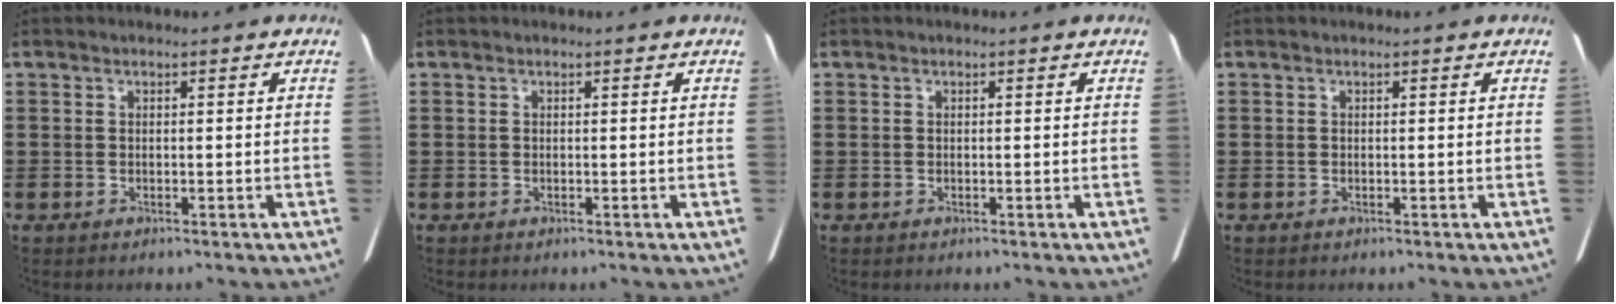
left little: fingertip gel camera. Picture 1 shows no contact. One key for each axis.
{"total": 0.0}
{"total": 0.0}
{"total": 0.0}